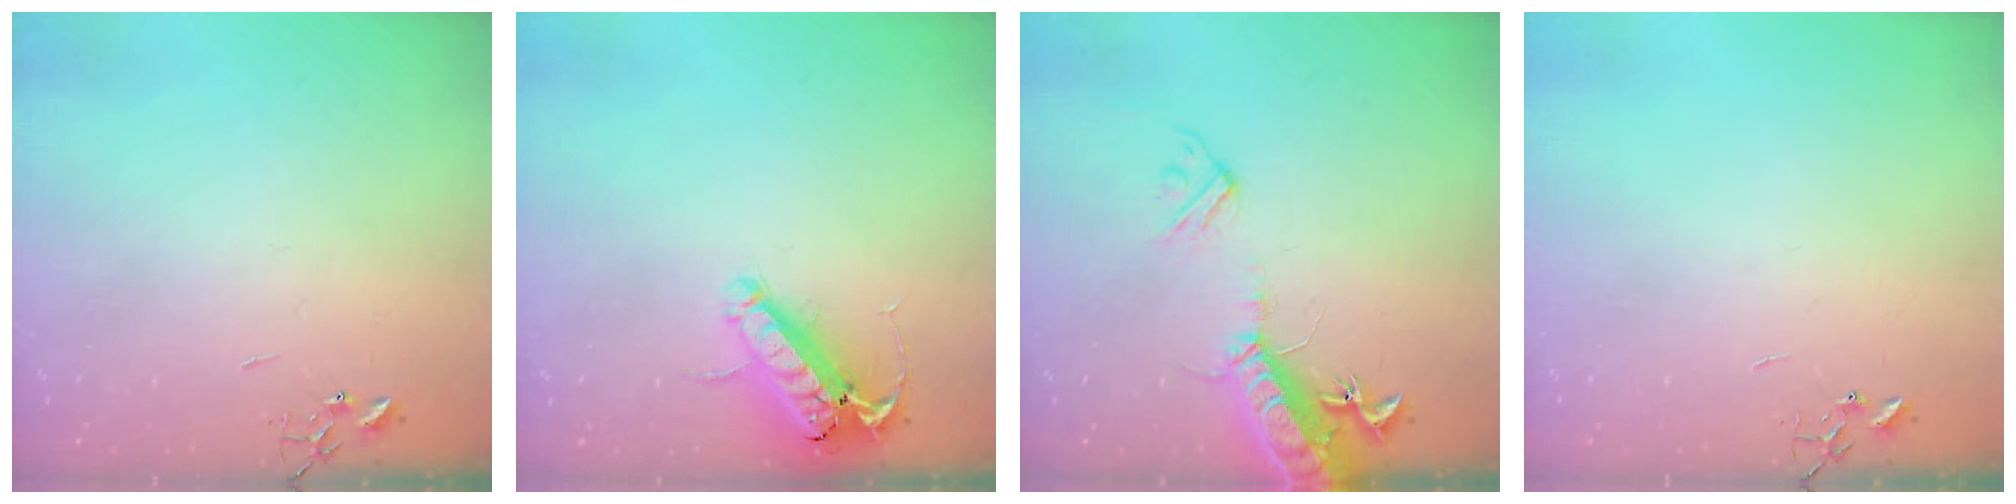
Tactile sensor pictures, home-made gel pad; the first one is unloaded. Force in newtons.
{"total": 14.7, "press": 14.5, "slide": 2.6}
{"total": 17.3, "press": 16.8, "slide": 3.9}
{"total": 0.0}